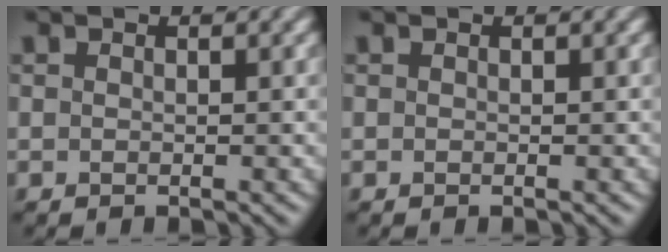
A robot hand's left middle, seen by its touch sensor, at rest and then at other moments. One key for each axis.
{"total": 0.0}